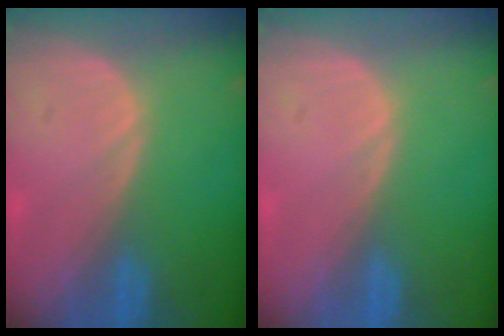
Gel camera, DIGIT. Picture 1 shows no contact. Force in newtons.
{"total": 0.0}